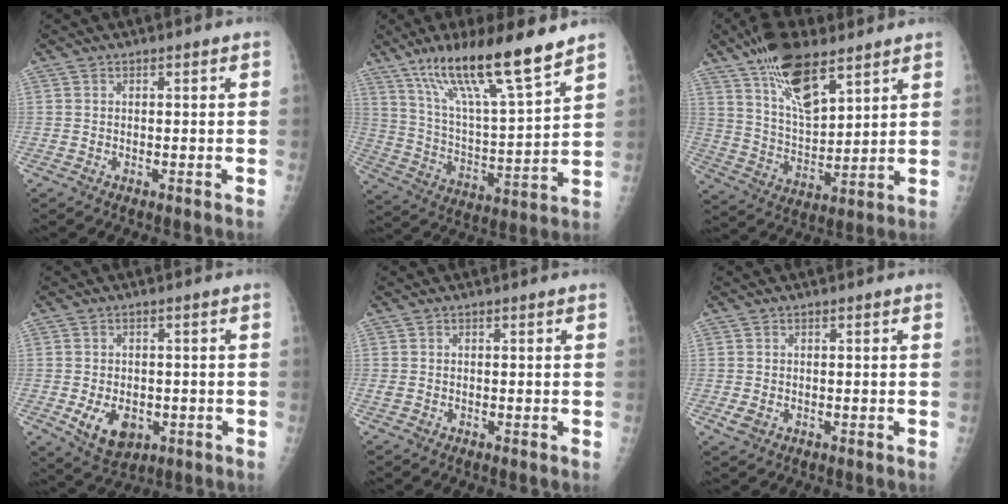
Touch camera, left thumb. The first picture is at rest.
{"total": 19.2, "force": [13.4, 2.7, 13.4], "torque": [-0.213, -0.065, 0.240]}
{"total": 14.8, "force": [9.6, 5.8, 9.7], "torque": [-0.151, -0.044, 0.182]}
{"total": 7.3, "force": [-2.0, 5.1, 4.9], "torque": [-0.064, 0.000, -0.020]}
{"total": 0.9, "force": [0.0, 0.7, 0.5], "torque": [-0.010, 0.000, 0.001]}
{"total": 1.9, "force": [-0.3, 1.6, 1.1], "torque": [-0.019, -0.003, -0.001]}